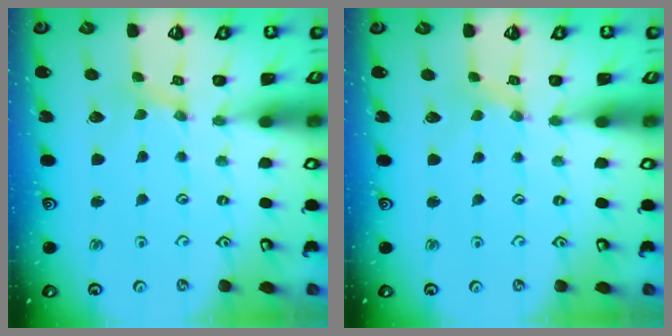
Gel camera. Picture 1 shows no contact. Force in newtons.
{"total": 1.5, "press": 1.5, "slide": 0.3}